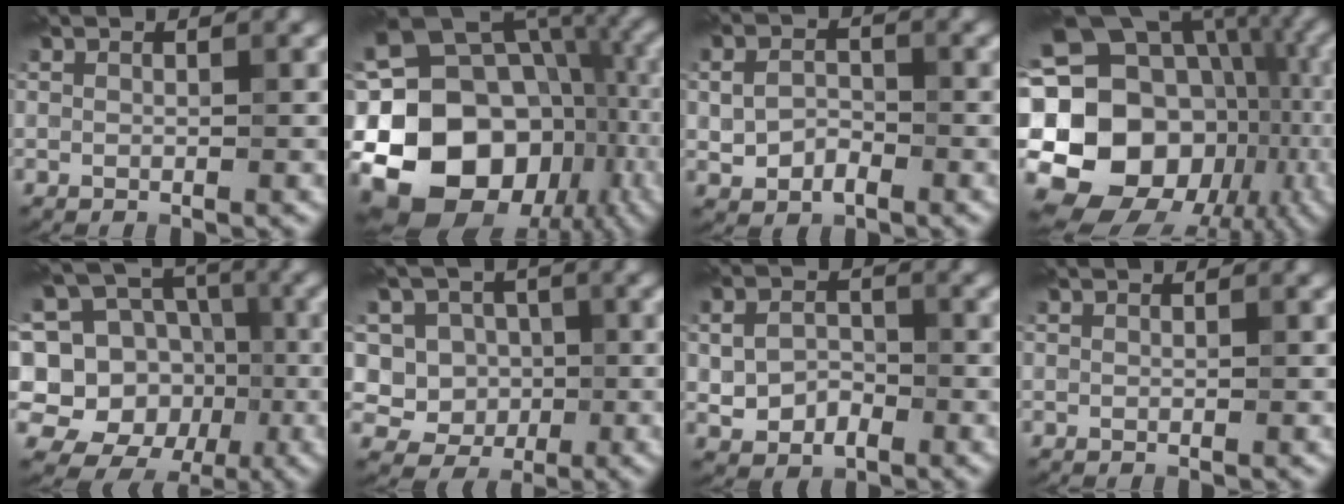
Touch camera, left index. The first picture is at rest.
{"total": 18.6, "force": [-4.7, 15.0, 9.9], "torque": [-0.156, -0.009, -0.076]}
{"total": 2.9, "force": [-0.8, 2.1, 1.9], "torque": [-0.041, -0.002, -0.016]}
{"total": 20.2, "force": [-2.4, 17.0, 10.5], "torque": [-0.168, 0.005, -0.058]}
{"total": 14.1, "force": [-1.0, 12.4, 6.6], "torque": [-0.148, 0.023, -0.004]}
{"total": 7.9, "force": [0.6, 7.3, 3.0], "torque": [-0.053, 0.035, -0.026]}
{"total": 3.5, "force": [-0.8, 2.6, 2.1], "torque": [-0.043, -0.003, -0.016]}
{"total": 0.0}